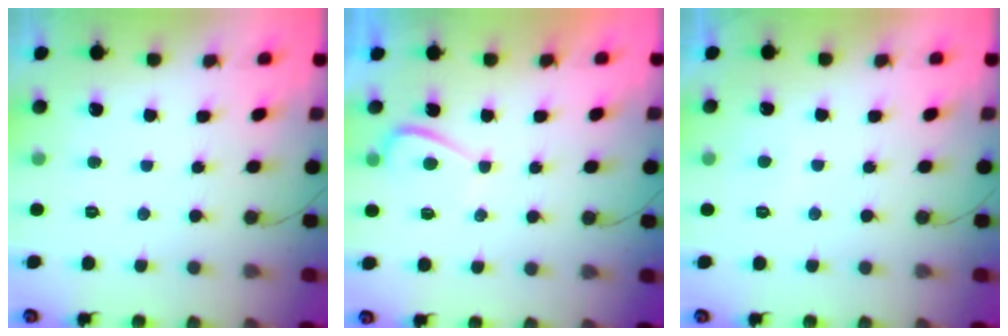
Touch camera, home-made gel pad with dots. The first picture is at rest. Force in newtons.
{"total": 2.9, "press": 2.8, "slide": 0.6}
{"total": 2.0, "press": 2.0, "slide": 0.6}